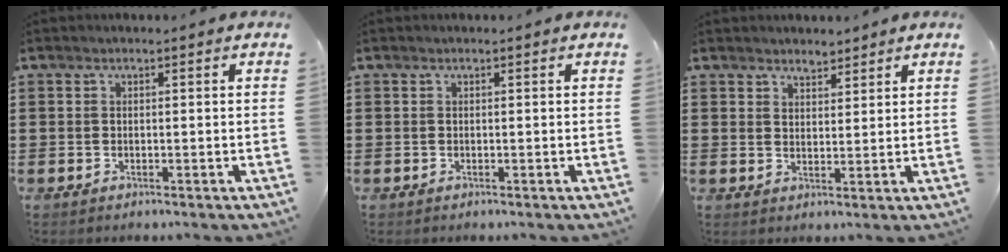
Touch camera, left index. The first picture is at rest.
{"total": 0.0}
{"total": 2.7, "force": [2.5, 1.0, 0.0], "torque": [-0.007, 0.002, 0.047]}